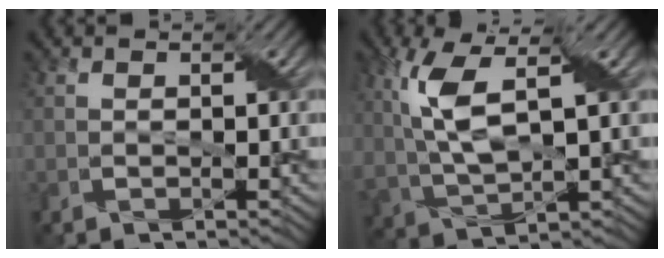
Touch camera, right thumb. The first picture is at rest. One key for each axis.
{"total": 8.4, "fx": 2.4, "fy": 3.3, "fz": 7.3, "tx": -0.178, "ty": 0.006, "tz": 0.048}